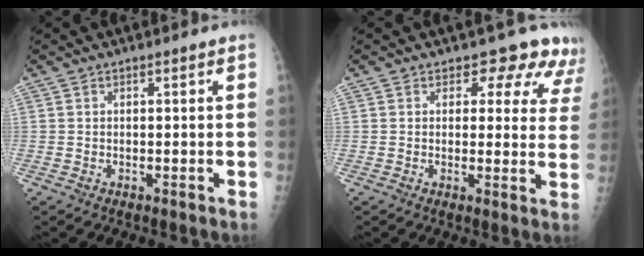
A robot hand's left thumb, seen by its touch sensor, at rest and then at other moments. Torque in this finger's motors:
{"motor_torque": [0.15, 0.33, -0.10, -0.17, 0.01]}